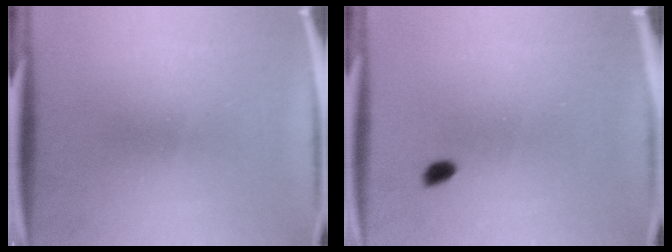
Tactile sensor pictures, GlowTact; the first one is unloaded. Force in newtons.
{"total": 1.4}